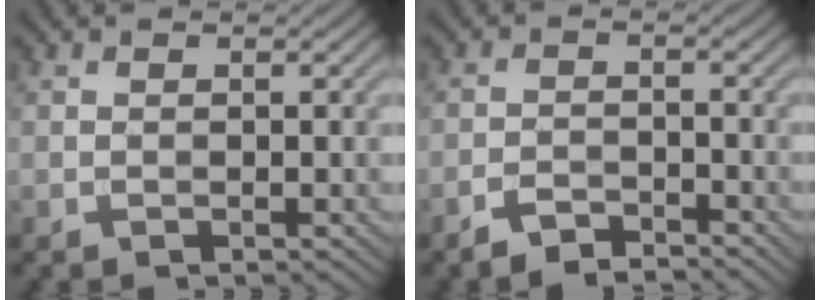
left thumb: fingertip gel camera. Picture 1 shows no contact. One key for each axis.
{"total": 2.7, "fx": -2.6, "fy": 0.3, "fz": 0.6, "tx": -0.015, "ty": 0.004, "tz": -0.055}